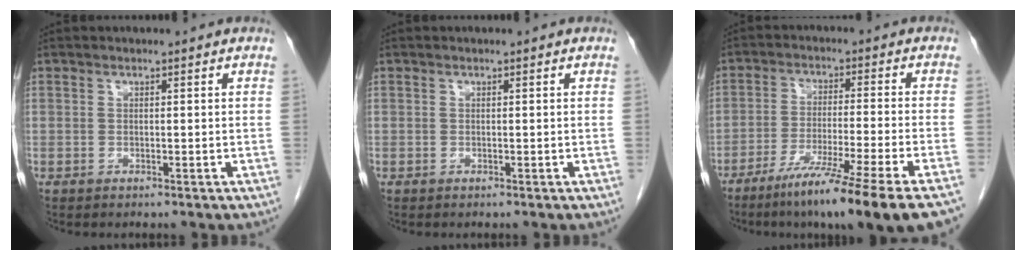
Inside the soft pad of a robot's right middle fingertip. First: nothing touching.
{"total": 0.0}
{"total": 16.2, "force": [-11.6, -1.7, 11.2], "torque": [-0.152, -0.052, -0.180]}